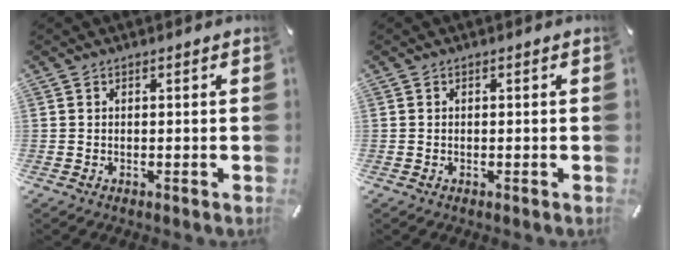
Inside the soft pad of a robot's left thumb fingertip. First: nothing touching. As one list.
[{"total": 0.0}]